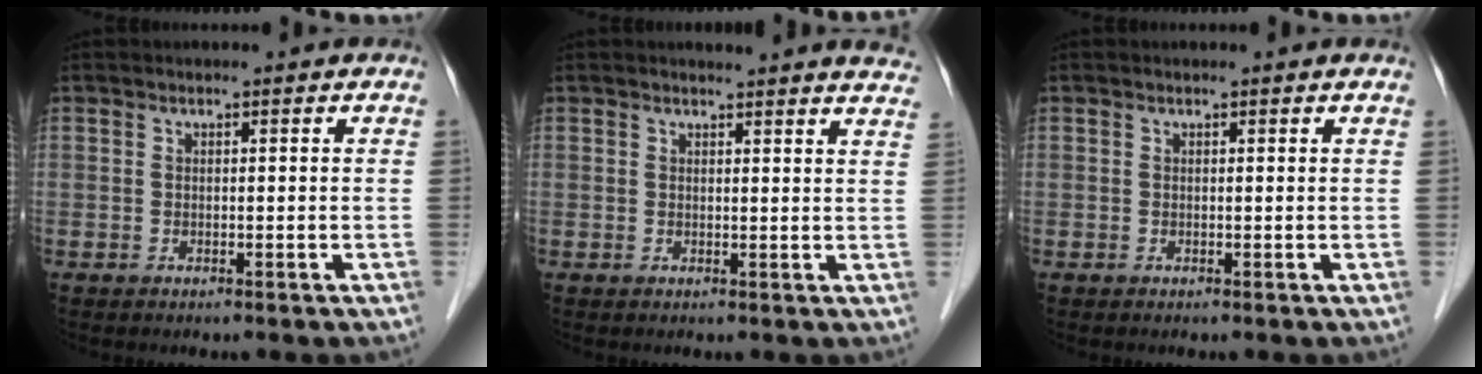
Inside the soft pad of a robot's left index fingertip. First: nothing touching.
{"total": 10.4, "force": [10.1, 1.0, 2.1], "torque": [-0.004, -0.023, 0.087]}
{"total": 1.0, "force": [1.0, 0.2, 0.1], "torque": [-0.011, 0.006, 0.005]}